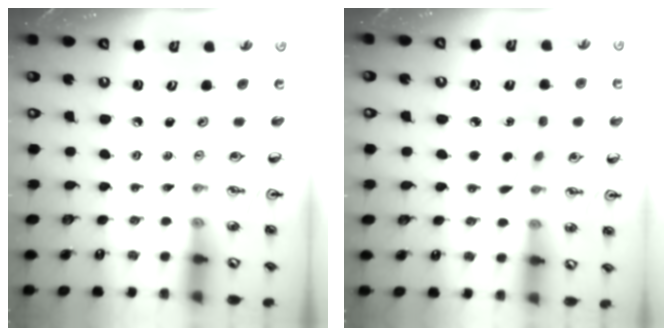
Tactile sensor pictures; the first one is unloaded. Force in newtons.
{"total": 4.4, "press": 4.4, "slide": 0.5}